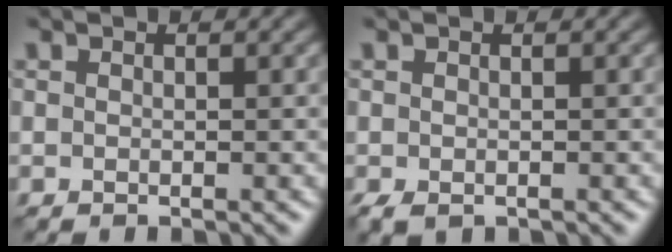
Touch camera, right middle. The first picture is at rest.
{"total": 1.6, "force": [-1.1, 0.8, 0.9], "torque": [-0.021, -0.010, -0.019]}